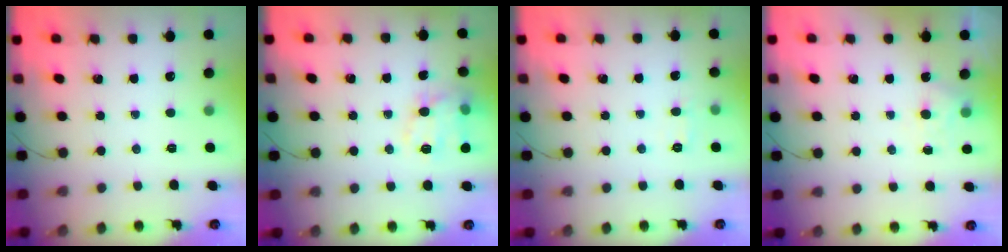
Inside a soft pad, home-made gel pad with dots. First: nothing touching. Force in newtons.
{"total": 13.3, "press": 13.3, "slide": 0.6}
{"total": 4.3, "press": 4.1, "slide": 1.0}
{"total": 4.5, "press": 4.2, "slide": 1.5}